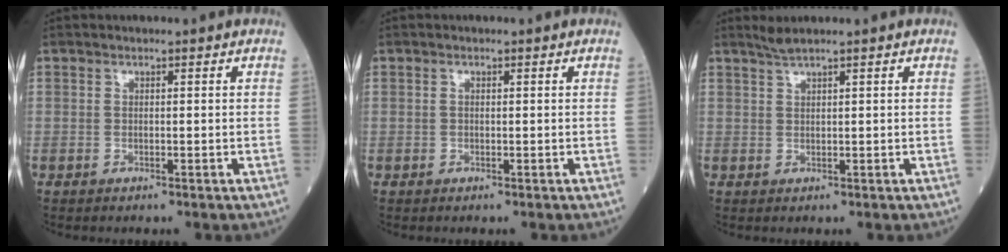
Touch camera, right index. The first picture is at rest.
{"total": 0.0}
{"total": 1.6, "force": [1.4, -0.5, 0.7], "torque": [-0.015, 0.004, 0.031]}